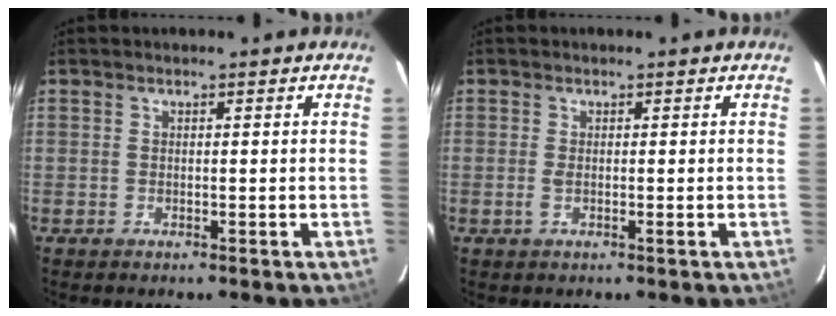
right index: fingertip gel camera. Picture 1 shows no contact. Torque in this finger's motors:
{"motor_torque": [-0.24, 0.01, -0.01, 0.02]}